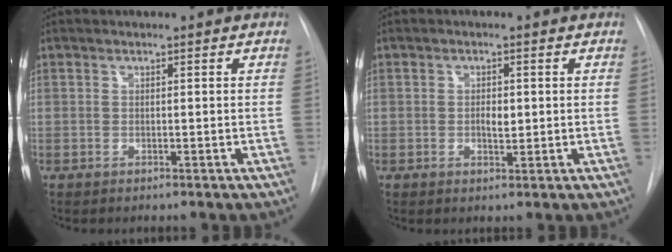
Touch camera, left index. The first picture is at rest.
{"total": 1.9, "force": [-0.3, 0.9, 1.7], "torque": [-0.028, -0.004, -0.005]}